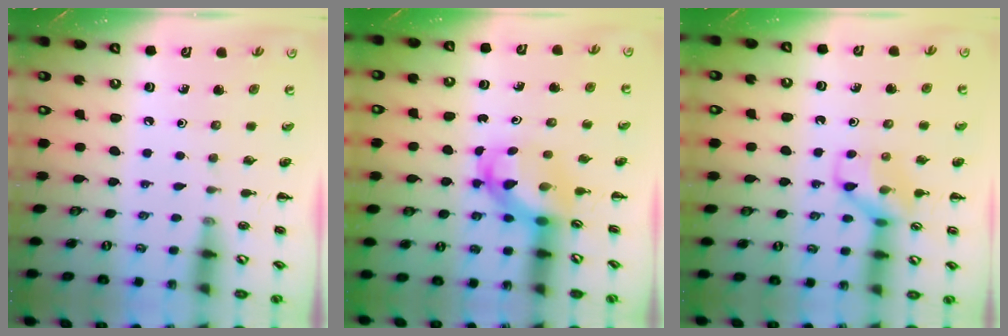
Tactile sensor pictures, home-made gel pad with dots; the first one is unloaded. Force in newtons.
{"total": 4.4, "press": 4.3, "slide": 0.7}
{"total": 11.9, "press": 11.8, "slide": 1.4}